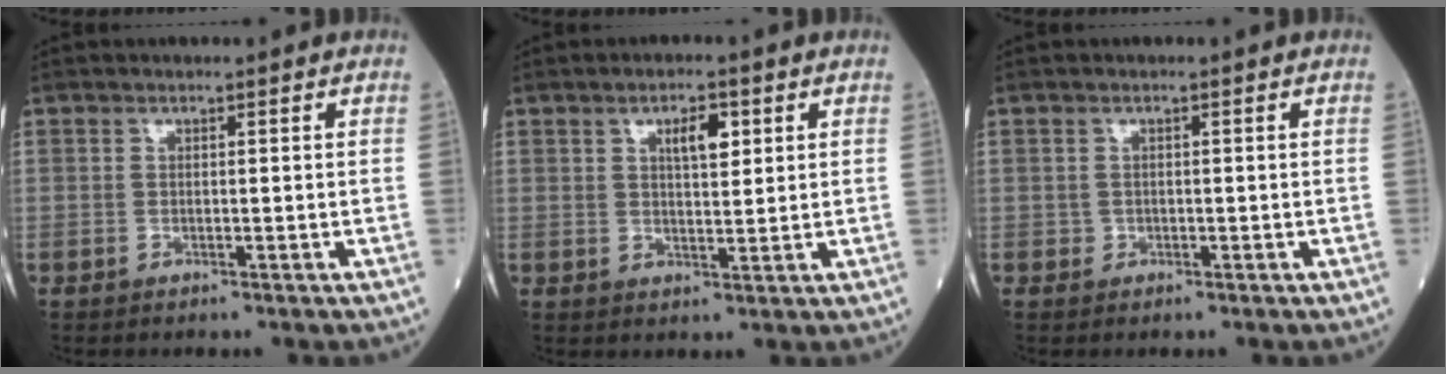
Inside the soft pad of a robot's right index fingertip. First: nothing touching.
{"total": 4.0, "force": [1.8, 1.3, 3.4], "torque": [-0.055, 0.001, 0.028]}
{"total": 0.6, "force": [-0.1, 0.6, 0.1], "torque": [0.002, 0.004, -0.002]}